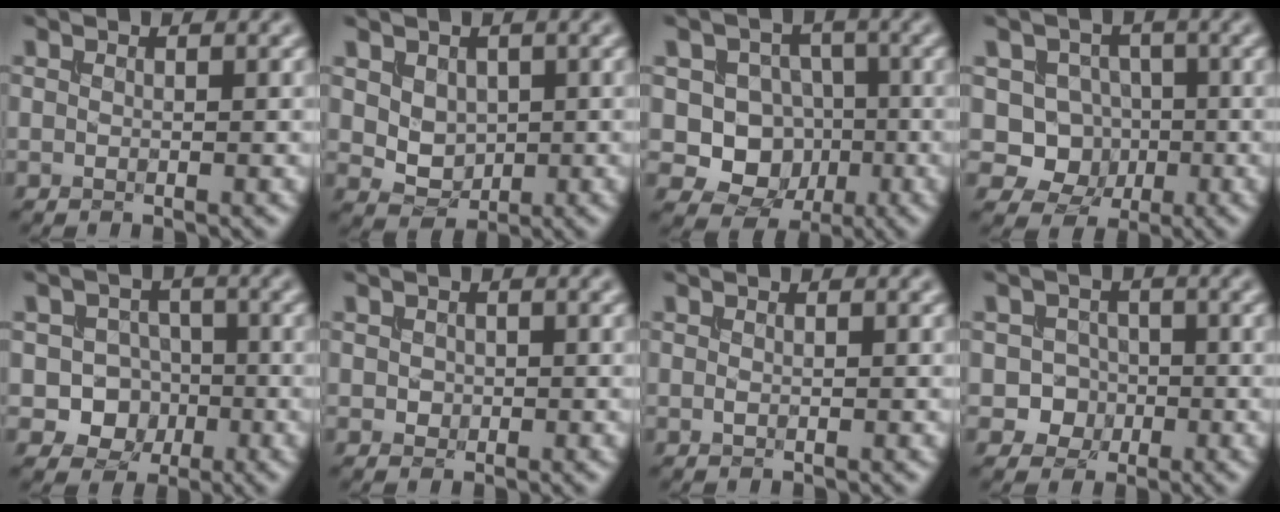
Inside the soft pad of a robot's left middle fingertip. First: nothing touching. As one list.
[{"total": 2.6, "force": [0.6, 2.0, 1.5], "torque": [-0.033, -0.008, 0.012]}, {"total": 7.5, "force": [-0.9, 6.9, 2.8], "torque": [-0.040, 0.013, -0.037]}, {"total": 4.3, "force": [-0.2, 4.1, 1.4], "torque": [0.001, -0.002, -0.023]}, {"total": 5.3, "force": [-1.6, 4.7, 1.8], "torque": [-0.004, 0.006, -0.049]}, {"total": 0.8, "force": [0.0, 0.7, 0.3], "torque": [-0.005, -0.003, 0.000]}, {"total": 0.0}, {"total": 3.2, "force": [-1.1, 2.9, 0.7], "torque": [0.014, 0.005, -0.027]}]